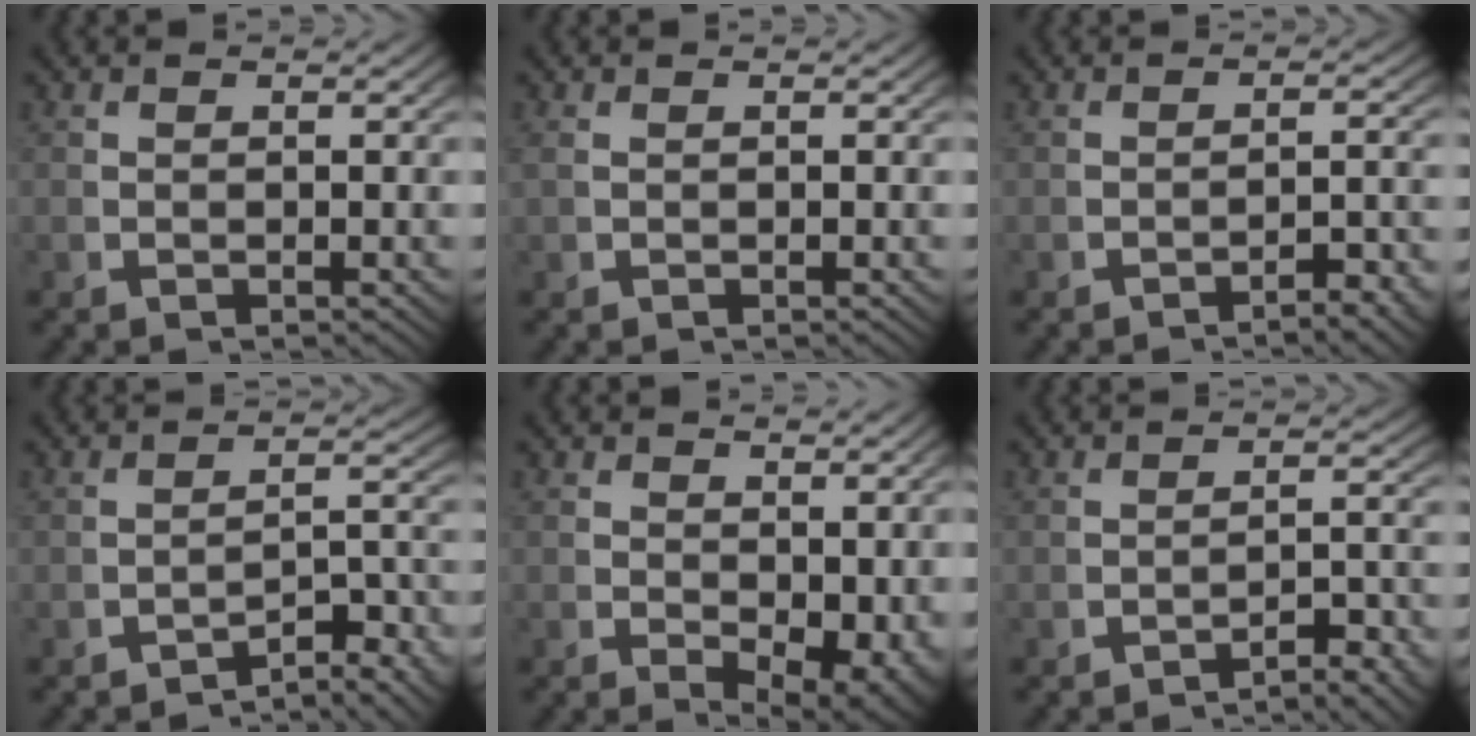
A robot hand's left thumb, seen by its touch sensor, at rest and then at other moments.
{"total": 0.0}
{"total": 3.2, "force": [-2.5, 0.4, 1.9], "torque": [-0.022, -0.001, -0.038]}
{"total": 4.9, "force": [-3.6, 1.2, 3.2], "torque": [-0.038, -0.009, -0.047]}
{"total": 4.3, "force": [0.3, 2.4, 3.5], "torque": [-0.055, -0.028, 0.024]}
{"total": 3.5, "force": [-2.8, 0.5, 2.0], "torque": [-0.023, -0.004, -0.041]}